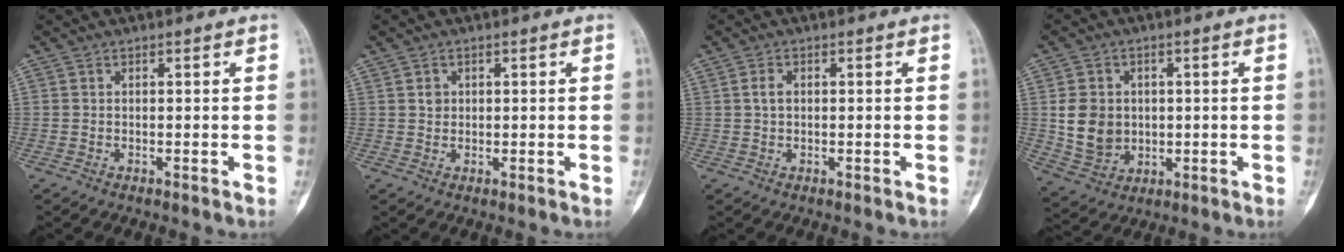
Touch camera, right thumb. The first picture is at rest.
{"total": 1.5, "force": [0.4, 1.4, 0.6], "torque": [-0.001, 0.001, 0.004]}
{"total": 2.0, "force": [0.3, 1.3, 1.5], "torque": [-0.032, 0.004, 0.006]}
{"total": 9.0, "force": [0.4, 7.5, 5.0], "torque": [-0.070, -0.006, 0.020]}